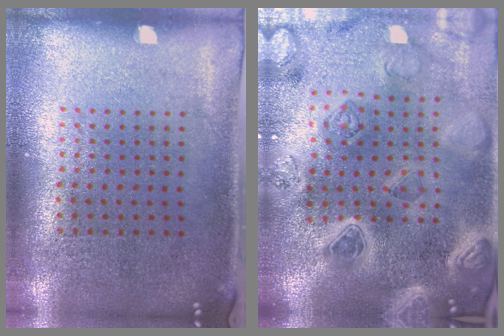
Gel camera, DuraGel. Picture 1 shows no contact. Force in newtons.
{"total": 5.2, "press": 4.4, "slide": 2.9}